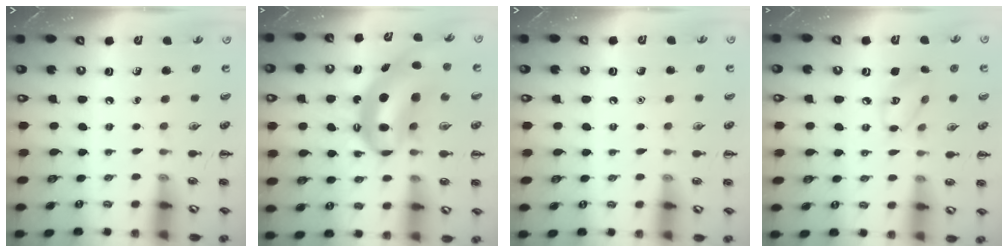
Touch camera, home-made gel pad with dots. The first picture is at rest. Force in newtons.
{"total": 9.5, "press": 9.2, "slide": 2.5}
{"total": 1.5, "press": 1.5, "slide": 0.1}
{"total": 6.3, "press": 6.3, "slide": 0.7}